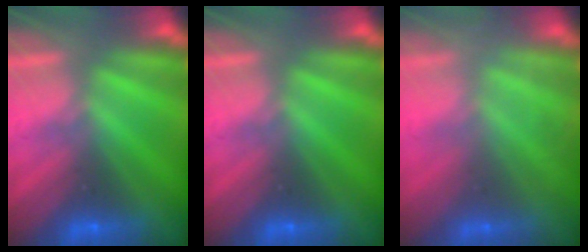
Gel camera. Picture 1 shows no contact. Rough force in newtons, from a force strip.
{"total": 0.0}
{"total": 2.5}